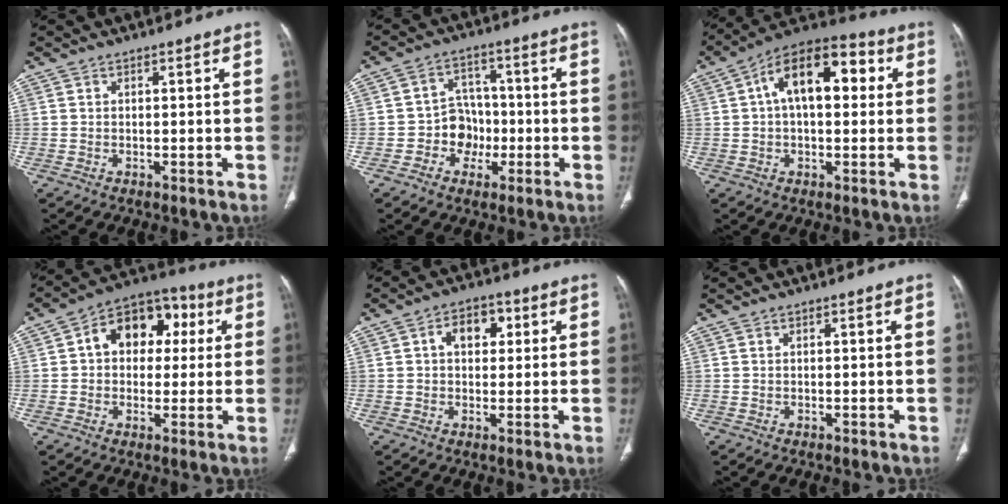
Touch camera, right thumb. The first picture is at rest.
{"total": 7.2, "force": [-2.0, 6.3, 2.9], "torque": [-0.003, 0.027, -0.039]}
{"total": 15.8, "force": [3.4, 8.4, 12.9], "torque": [-0.184, 0.036, 0.045]}
{"total": 13.4, "force": [2.7, 9.9, 8.7], "torque": [-0.084, 0.026, 0.030]}
{"total": 6.6, "force": [1.7, 4.7, 4.4], "torque": [-0.041, 0.009, 0.020]}
{"total": 0.0}